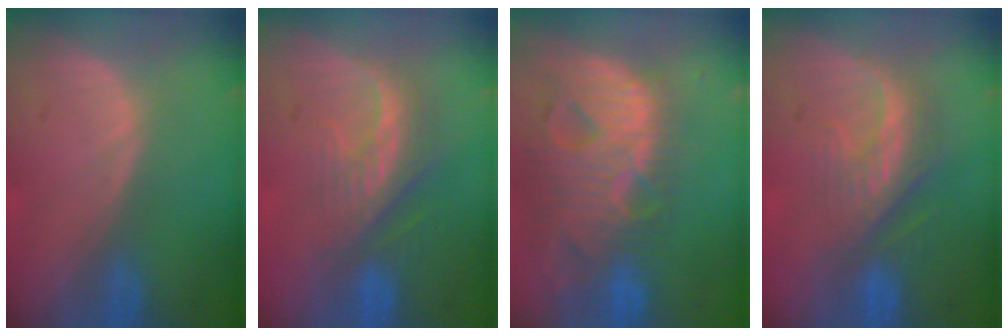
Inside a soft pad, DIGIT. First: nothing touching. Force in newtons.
{"total": 7.9, "press": 7.1, "slide": 3.5}
{"total": 13.4, "press": 11.4, "slide": 7.0}
{"total": 7.9, "press": 7.1, "slide": 3.5}